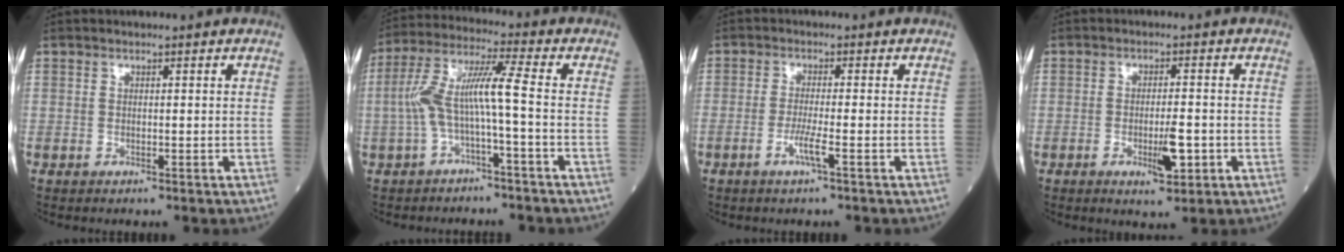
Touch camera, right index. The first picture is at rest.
{"total": 8.4, "force": [-1.6, 0.2, 8.2], "torque": [-0.169, 0.034, -0.033]}
{"total": 2.9, "force": [-1.2, -0.6, 2.6], "torque": [-0.054, -0.006, -0.028]}
{"total": 4.8, "force": [-1.4, 1.2, 4.4], "torque": [-0.072, -0.003, -0.016]}